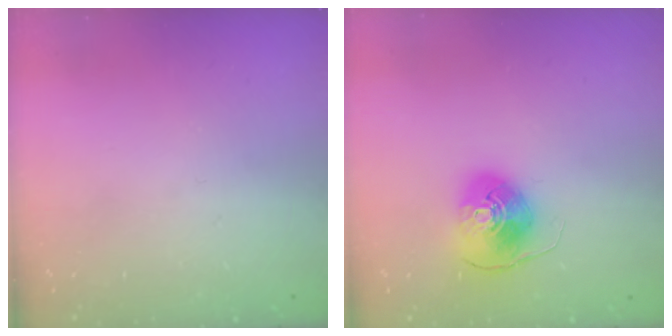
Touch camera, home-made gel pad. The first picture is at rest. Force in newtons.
{"total": 8.3, "press": 8.3, "slide": 0.5}